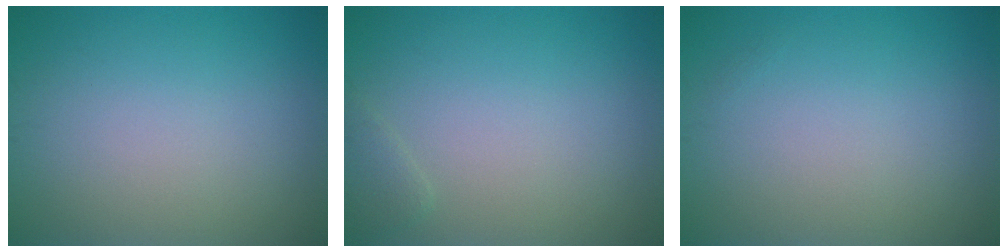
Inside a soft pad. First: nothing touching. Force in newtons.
{"total": 0.9, "press": 0.9, "slide": 0.1}
{"total": 0.0}